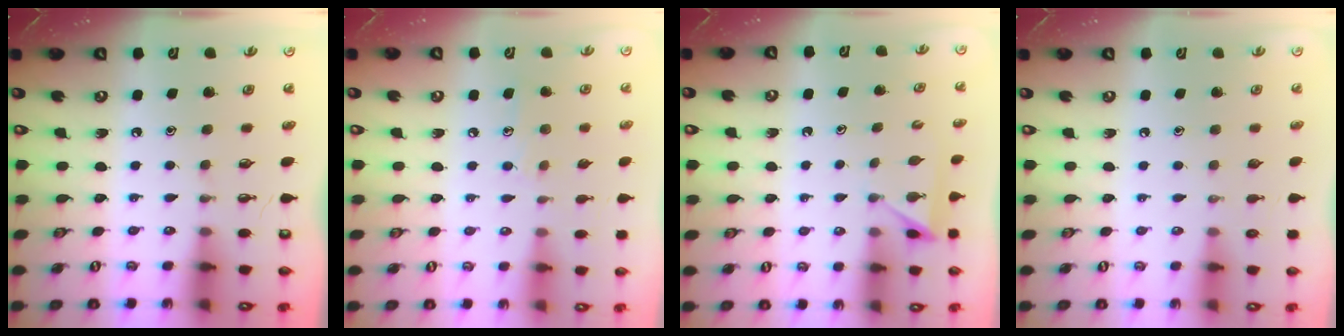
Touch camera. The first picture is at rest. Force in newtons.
{"total": 7.6, "press": 7.5, "slide": 0.6}
{"total": 2.8, "press": 2.8, "slide": 0.5}
{"total": 0.0}